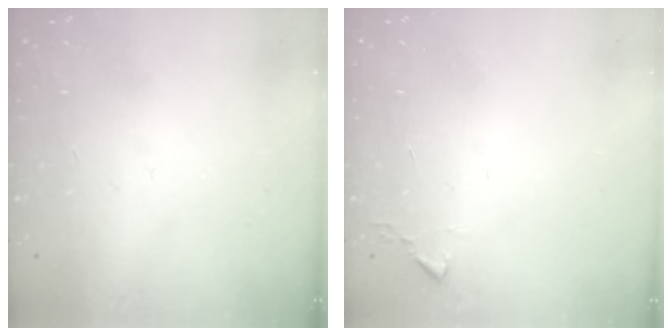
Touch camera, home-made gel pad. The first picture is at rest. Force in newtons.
{"total": 2.4, "press": 2.4, "slide": 0.3}